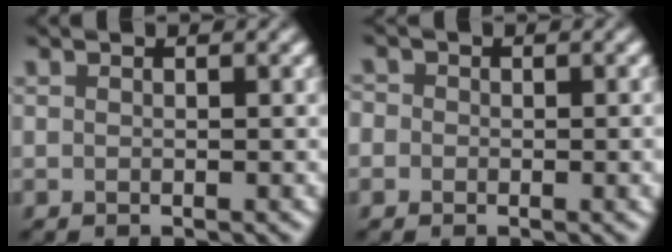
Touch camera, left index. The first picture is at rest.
{"total": 2.9, "force": [0.3, 2.5, 1.6], "torque": [-0.010, 0.014, -0.017]}